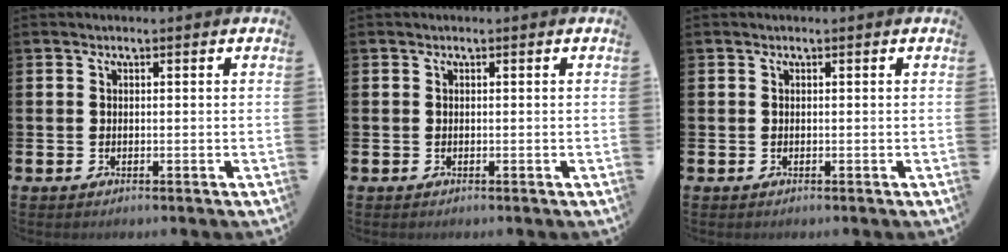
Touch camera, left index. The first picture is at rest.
{"total": 0.0}
{"total": 0.0}